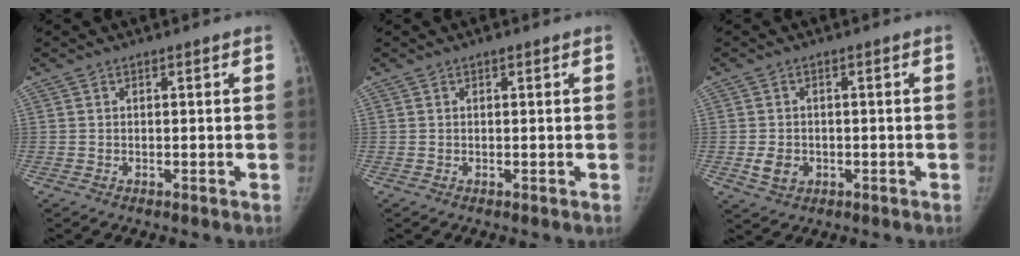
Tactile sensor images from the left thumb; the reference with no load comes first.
{"total": 0.5, "force": [0.3, 0.2, 0.4], "torque": [-0.004, 0.000, 0.003]}
{"total": 3.9, "force": [-1.1, 3.2, 1.9], "torque": [-0.025, 0.002, -0.013]}